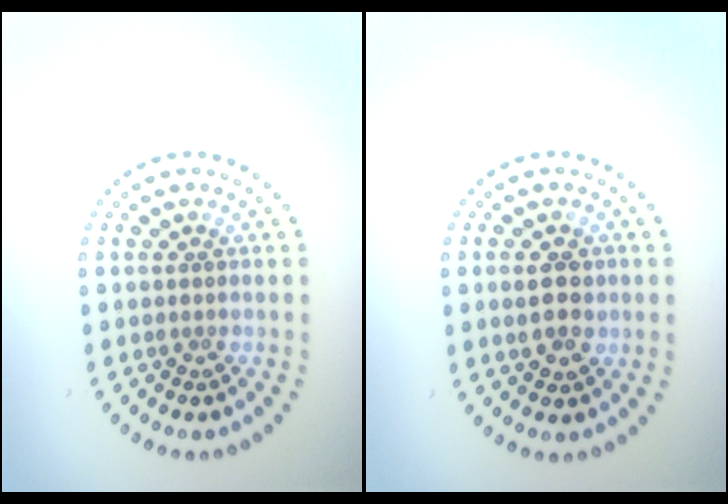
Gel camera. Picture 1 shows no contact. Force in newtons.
{"total": 2.7, "press": 2.7, "slide": 0.3}